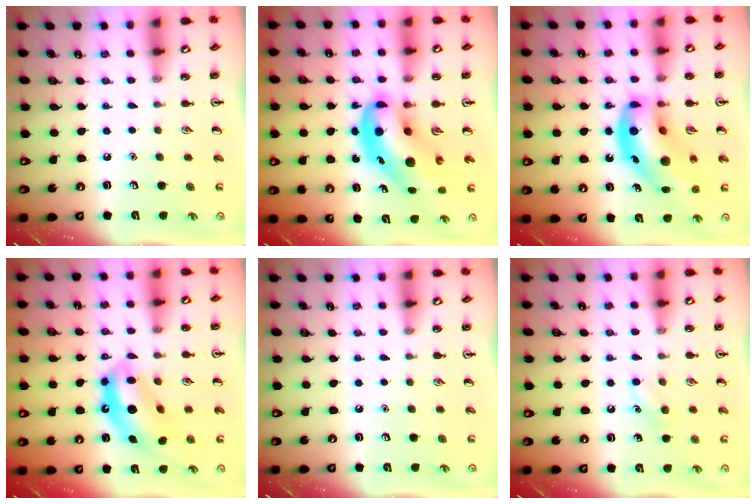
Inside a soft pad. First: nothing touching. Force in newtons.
{"total": 12.3, "press": 11.7, "slide": 3.7}
{"total": 19.0, "press": 18.2, "slide": 5.3}
{"total": 11.1, "press": 10.5, "slide": 3.6}
{"total": 0.0}
{"total": 5.8, "press": 5.6, "slide": 1.6}